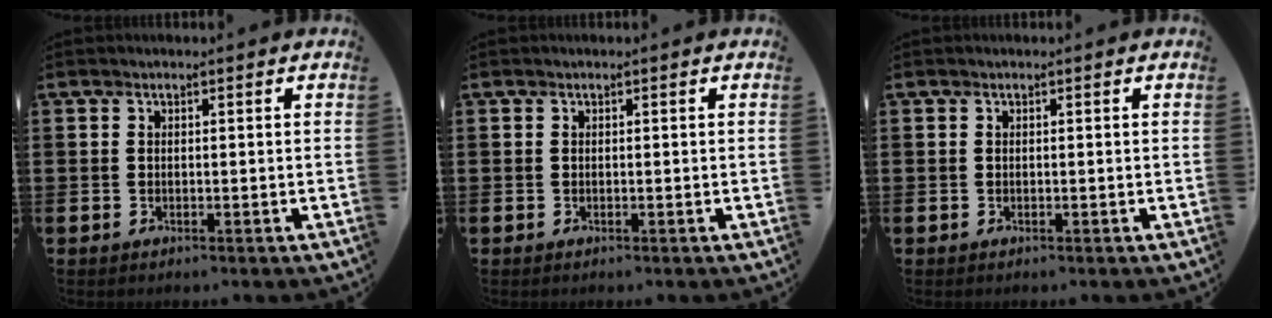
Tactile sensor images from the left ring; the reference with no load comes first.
{"total": 0.0}
{"total": 0.0}